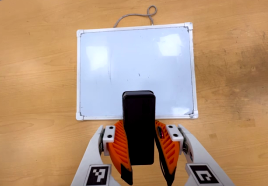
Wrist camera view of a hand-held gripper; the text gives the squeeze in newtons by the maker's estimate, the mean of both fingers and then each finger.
{"total": 7.8, "left": 6.5, "right": 9.1}